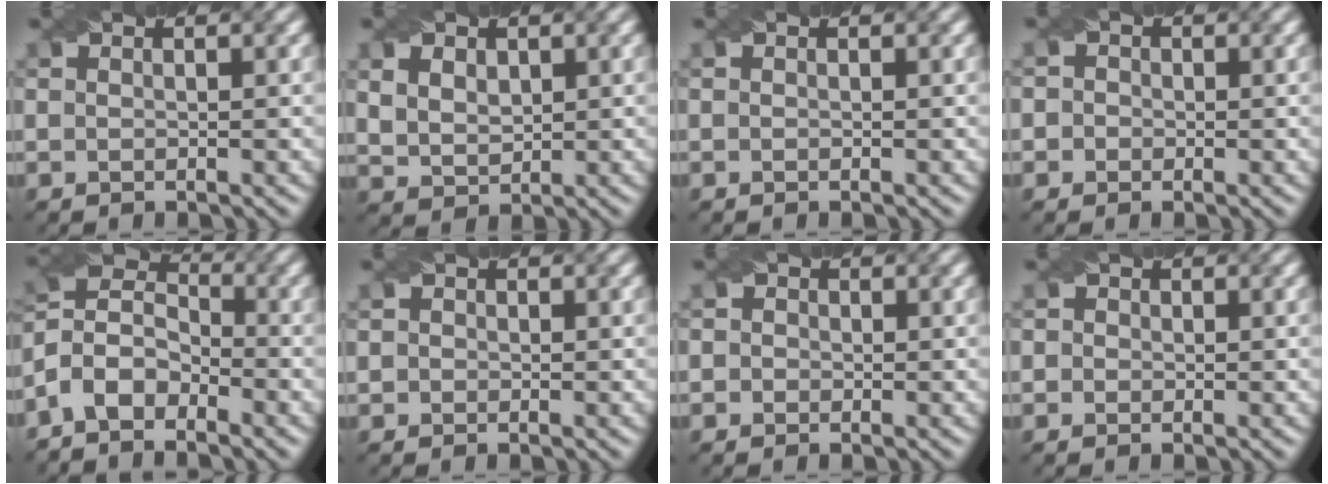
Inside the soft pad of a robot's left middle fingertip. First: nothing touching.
{"total": 3.6, "force": [1.5, 2.6, 2.1], "torque": [-0.048, 0.014, 0.022]}
{"total": 0.0}
{"total": 2.1, "force": [0.4, 1.9, 0.7], "torque": [0.012, 0.016, -0.017]}
{"total": 5.6, "force": [-3.8, 2.9, 2.9], "torque": [-0.053, 0.010, -0.085]}
{"total": 1.1, "force": [0.2, 1.0, 0.3], "torque": [0.000, 0.002, -0.007]}
{"total": 1.9, "force": [0.4, 1.7, 0.7], "torque": [0.007, 0.012, -0.015]}
{"total": 1.4, "force": [0.4, 1.3, 0.5], "torque": [0.001, 0.006, -0.011]}